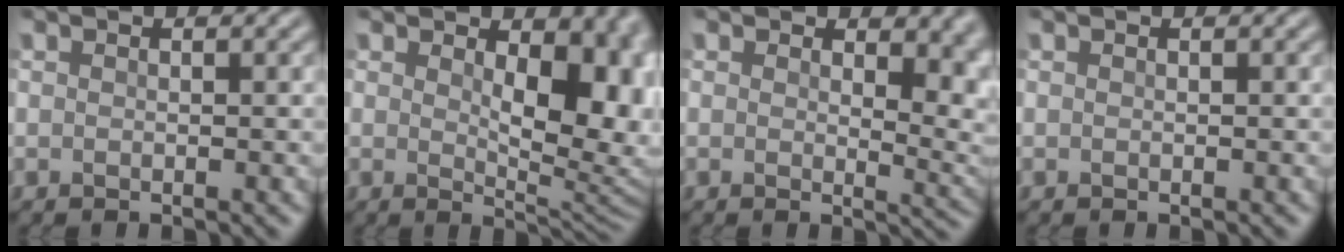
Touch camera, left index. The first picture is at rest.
{"total": 9.0, "force": [1.7, 4.4, 7.7], "torque": [-0.079, 0.000, 0.031]}
{"total": 5.2, "force": [2.1, 2.4, 4.1], "torque": [-0.028, -0.005, 0.044]}
{"total": 0.0}